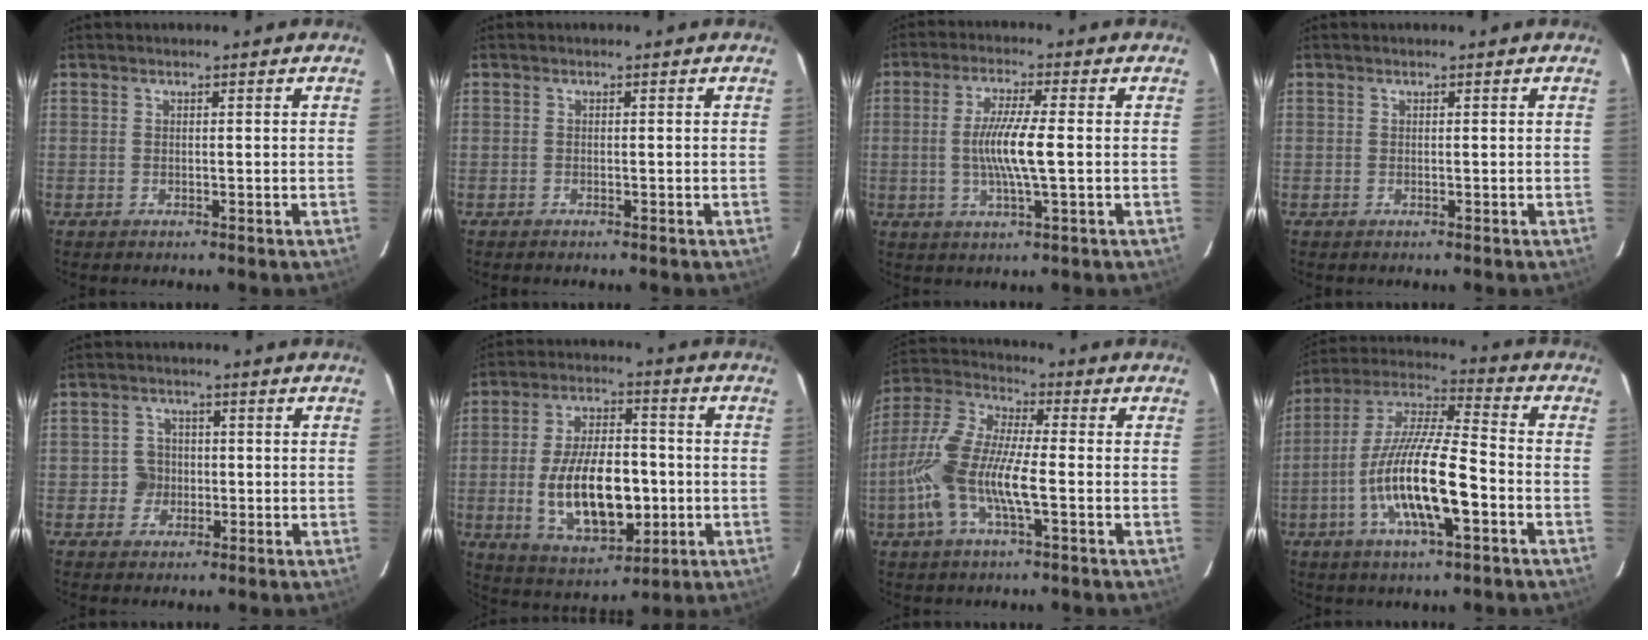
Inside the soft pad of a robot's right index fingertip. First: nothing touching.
{"total": 0.0}
{"total": 8.0, "force": [-0.5, 0.4, 7.9], "torque": [-0.149, -0.004, -0.009]}
{"total": 0.0}
{"total": 3.6, "force": [-0.7, 3.5, 0.3], "torque": [0.001, 0.011, -0.013]}
{"total": 16.9, "force": [-2.8, 8.4, 14.3], "torque": [-0.271, 0.001, -0.029]}
{"total": 13.5, "force": [-3.3, 3.6, 12.6], "torque": [-0.269, 0.001, -0.067]}
{"total": 16.7, "force": [-5.5, 3.7, 15.3], "torque": [-0.300, -0.009, -0.107]}